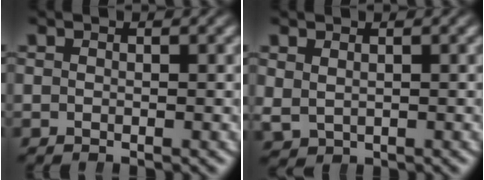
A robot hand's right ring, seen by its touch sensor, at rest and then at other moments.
{"total": 1.4, "force": [0.7, 1.1, 0.5], "torque": [-0.011, -0.006, 0.027]}